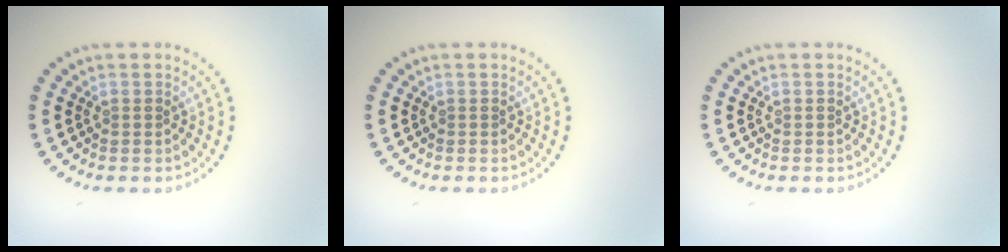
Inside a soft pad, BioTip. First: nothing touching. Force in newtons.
{"total": 0.0}
{"total": 0.0}